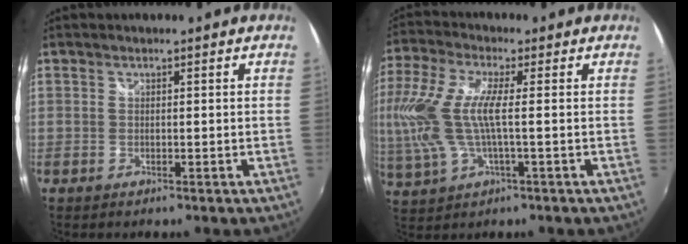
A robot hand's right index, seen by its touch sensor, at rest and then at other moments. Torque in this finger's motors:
{"motor_torque": [1.84, 0.03, 0.90, 0.21]}